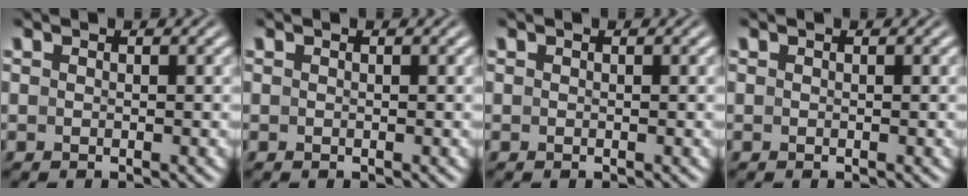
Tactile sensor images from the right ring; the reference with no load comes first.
{"total": 0.0}
{"total": 0.0}
{"total": 0.0}